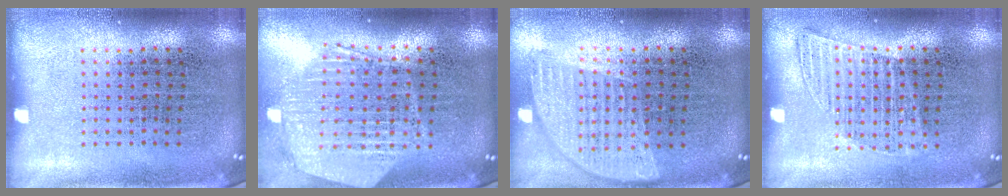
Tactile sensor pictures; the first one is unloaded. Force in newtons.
{"total": 1.4, "press": 1.4, "slide": 0.3}
{"total": 0.9, "press": 0.9, "slide": 0.0}
{"total": 1.0, "press": 1.0, "slide": 0.4}